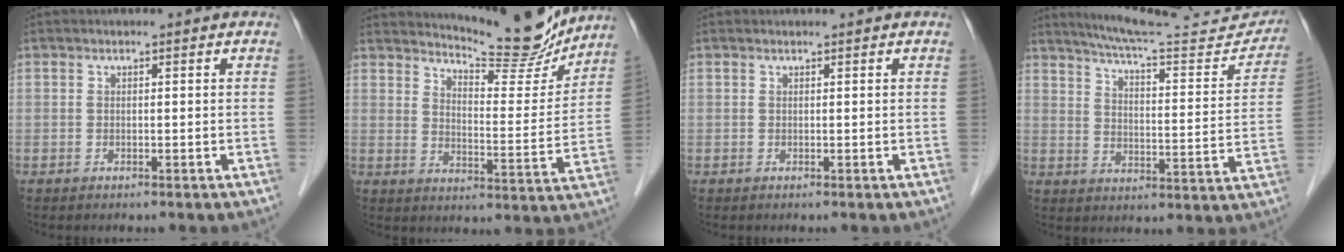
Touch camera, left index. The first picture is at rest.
{"total": 12.9, "force": [12.5, 1.2, 3.2], "torque": [-0.053, -0.029, 0.171]}
{"total": 0.0}
{"total": 20.0, "force": [18.8, 1.5, 6.6], "torque": [-0.096, -0.045, 0.246]}